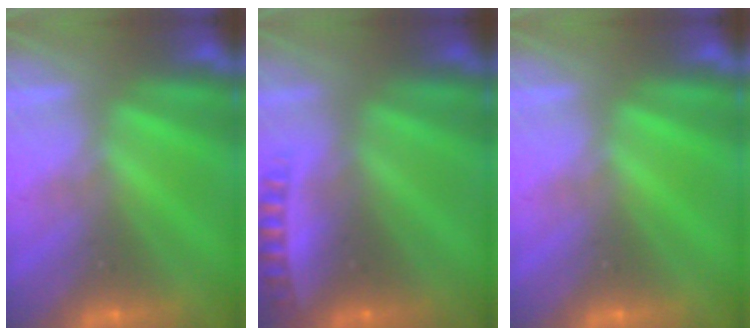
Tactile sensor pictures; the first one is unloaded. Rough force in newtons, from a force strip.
{"total": 2.6}
{"total": 0.0}